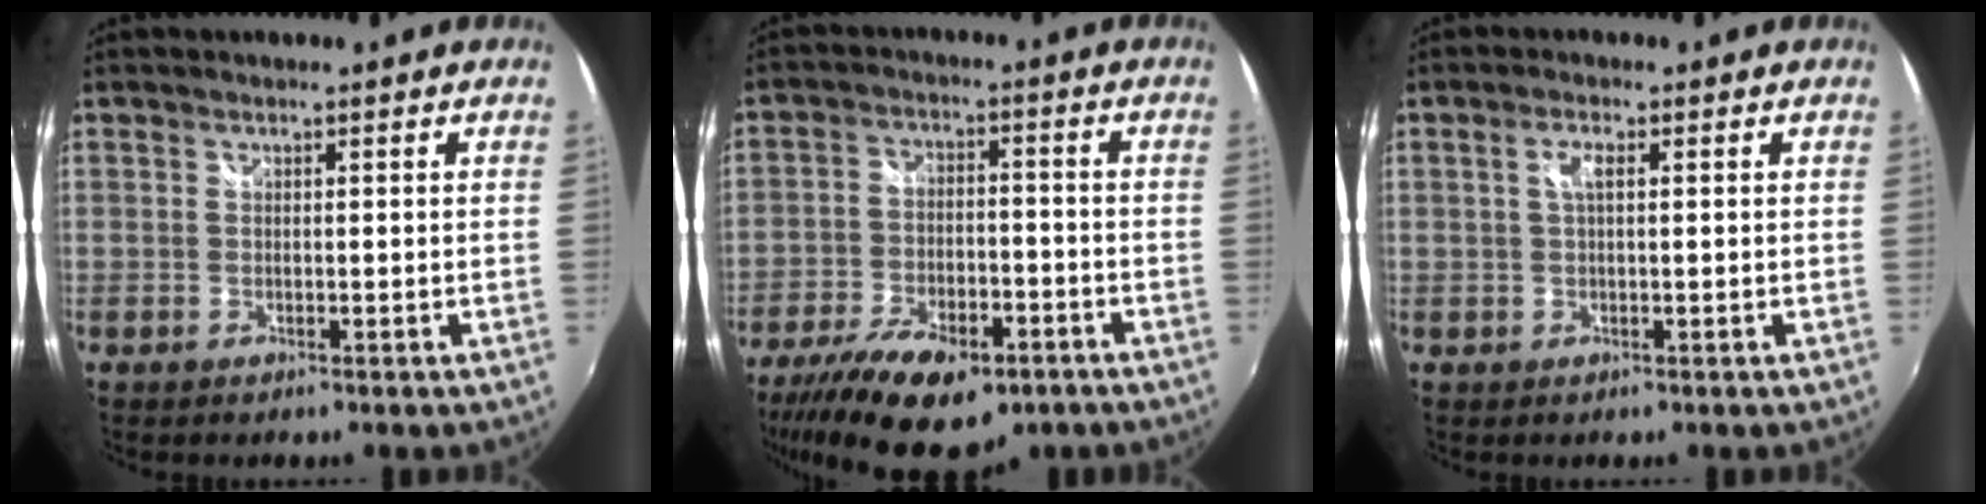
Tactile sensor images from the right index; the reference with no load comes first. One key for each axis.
{"total": 18.9, "fx": -12.0, "fy": 8.4, "fz": 12.0, "tx": -0.250, "ty": -0.037, "tz": -0.185}
{"total": 2.3, "fx": 0.5, "fy": 0.7, "fz": 2.1, "tx": -0.041, "ty": 0.004, "tz": 0.006}